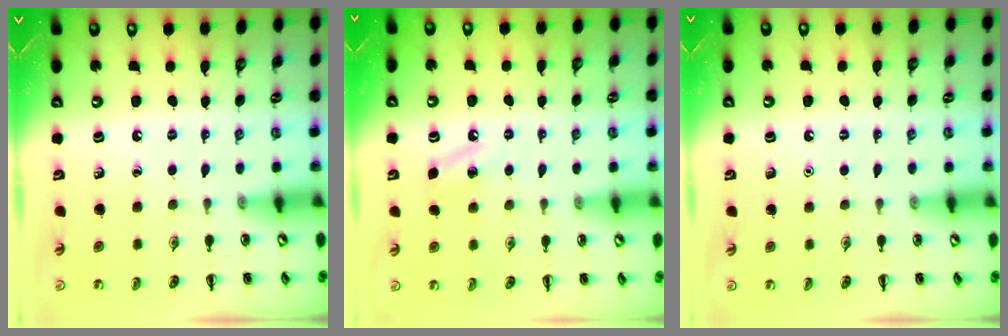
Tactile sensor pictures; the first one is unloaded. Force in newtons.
{"total": 4.3, "press": 4.0, "slide": 1.4}
{"total": 1.6, "press": 1.6, "slide": 0.1}